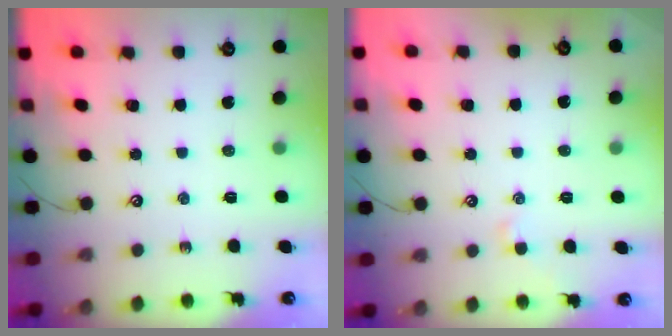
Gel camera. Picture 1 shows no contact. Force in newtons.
{"total": 0.6, "press": 0.3, "slide": 0.5}